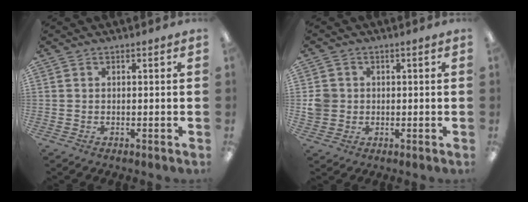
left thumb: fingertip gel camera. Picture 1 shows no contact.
{"total": 4.1, "force": [0.1, 3.9, 1.1], "torque": [-0.017, 0.006, 0.001]}